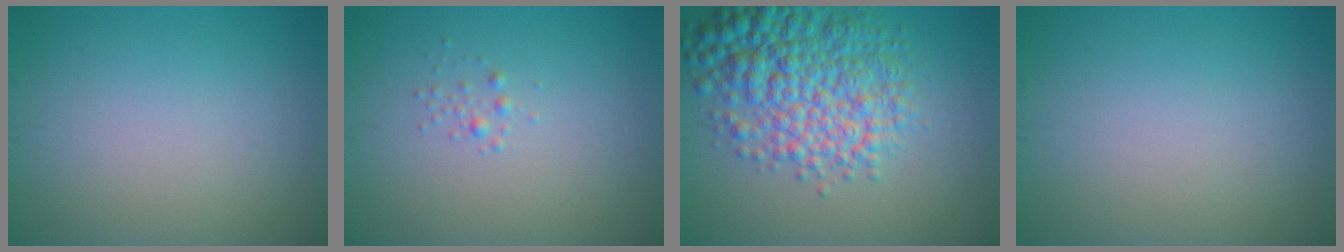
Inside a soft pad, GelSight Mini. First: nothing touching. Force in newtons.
{"total": 0.7, "press": 0.7, "slide": 0.0}
{"total": 8.2, "press": 8.2, "slide": 0.2}
{"total": 0.0}